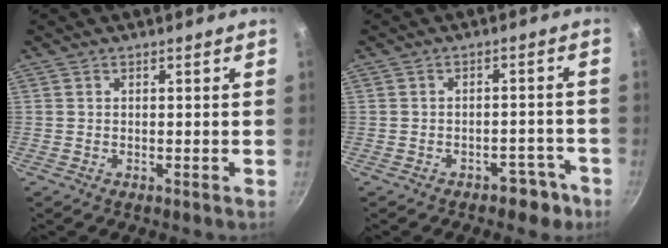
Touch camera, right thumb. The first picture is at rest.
{"total": 4.8, "force": [-3.3, 2.9, 2.0], "torque": [0.006, 0.045, -0.021]}